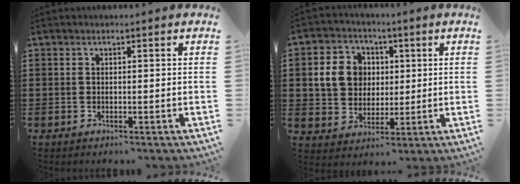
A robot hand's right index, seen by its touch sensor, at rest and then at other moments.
{"total": 7.9, "force": [1.3, 7.1, 3.4], "torque": [-0.093, 0.019, 0.021]}